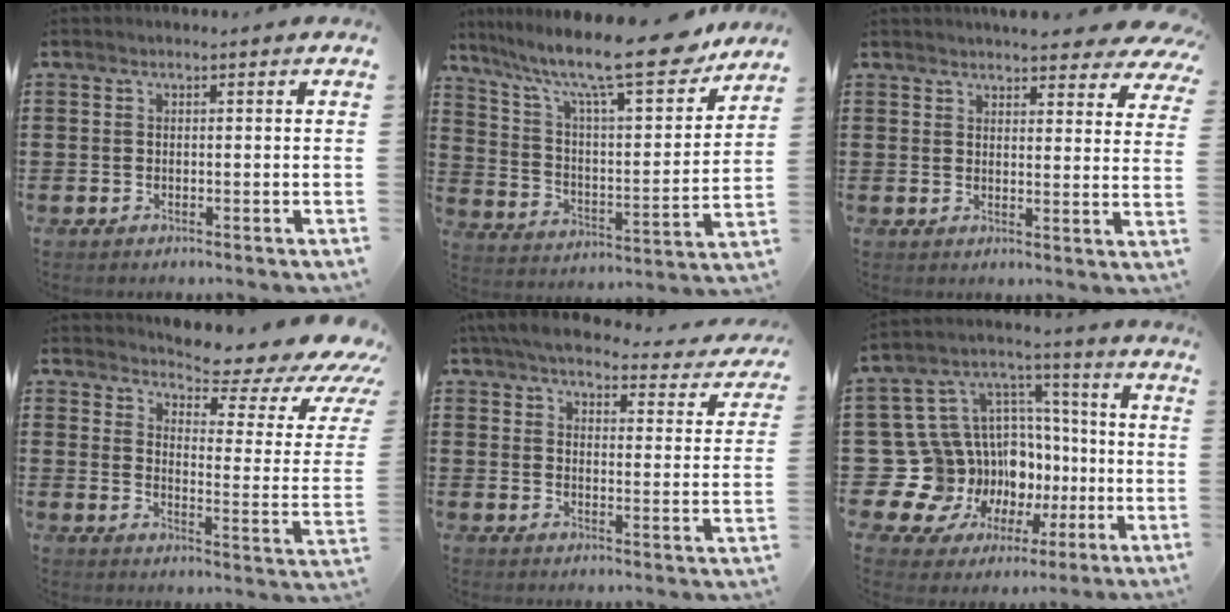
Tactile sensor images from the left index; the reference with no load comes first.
{"total": 15.4, "force": [12.2, 2.5, 9.1], "torque": [-0.183, -0.078, 0.200]}
{"total": 4.8, "force": [4.5, 0.4, 1.4], "torque": [-0.028, -0.020, 0.080]}
{"total": 6.4, "force": [5.4, 0.6, 3.3], "torque": [-0.058, -0.052, 0.083]}
{"total": 5.6, "force": [5.1, 0.8, 2.2], "torque": [-0.065, -0.027, 0.089]}
{"total": 16.0, "force": [-3.6, 14.7, 5.1], "torque": [-0.159, -0.028, -0.020]}